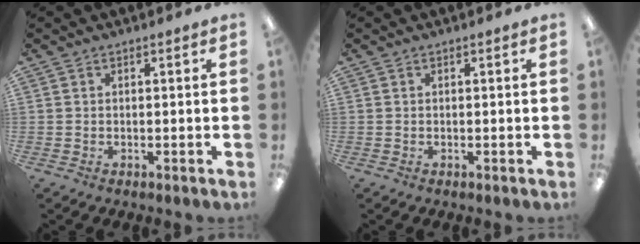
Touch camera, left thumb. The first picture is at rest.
{"total": 0.0}